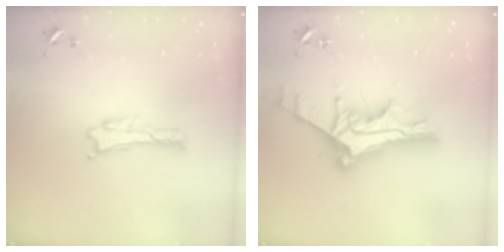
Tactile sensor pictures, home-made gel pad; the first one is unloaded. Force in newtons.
{"total": 12.3, "press": 12.3, "slide": 1.1}